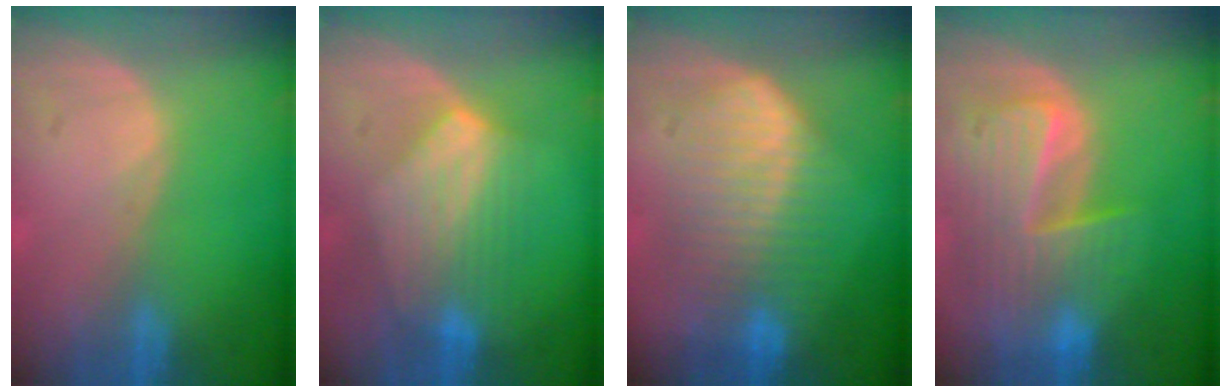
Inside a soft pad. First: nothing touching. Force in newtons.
{"total": 6.8, "press": 6.7, "slide": 1.1}
{"total": 8.7, "press": 8.7, "slide": 0.2}
{"total": 10.0, "press": 8.7, "slide": 5.0}